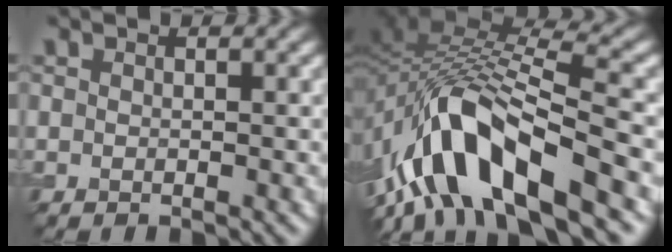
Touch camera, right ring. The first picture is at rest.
{"total": 11.7, "force": [-6.8, 4.2, 8.6], "torque": [-0.159, 0.021, -0.120]}